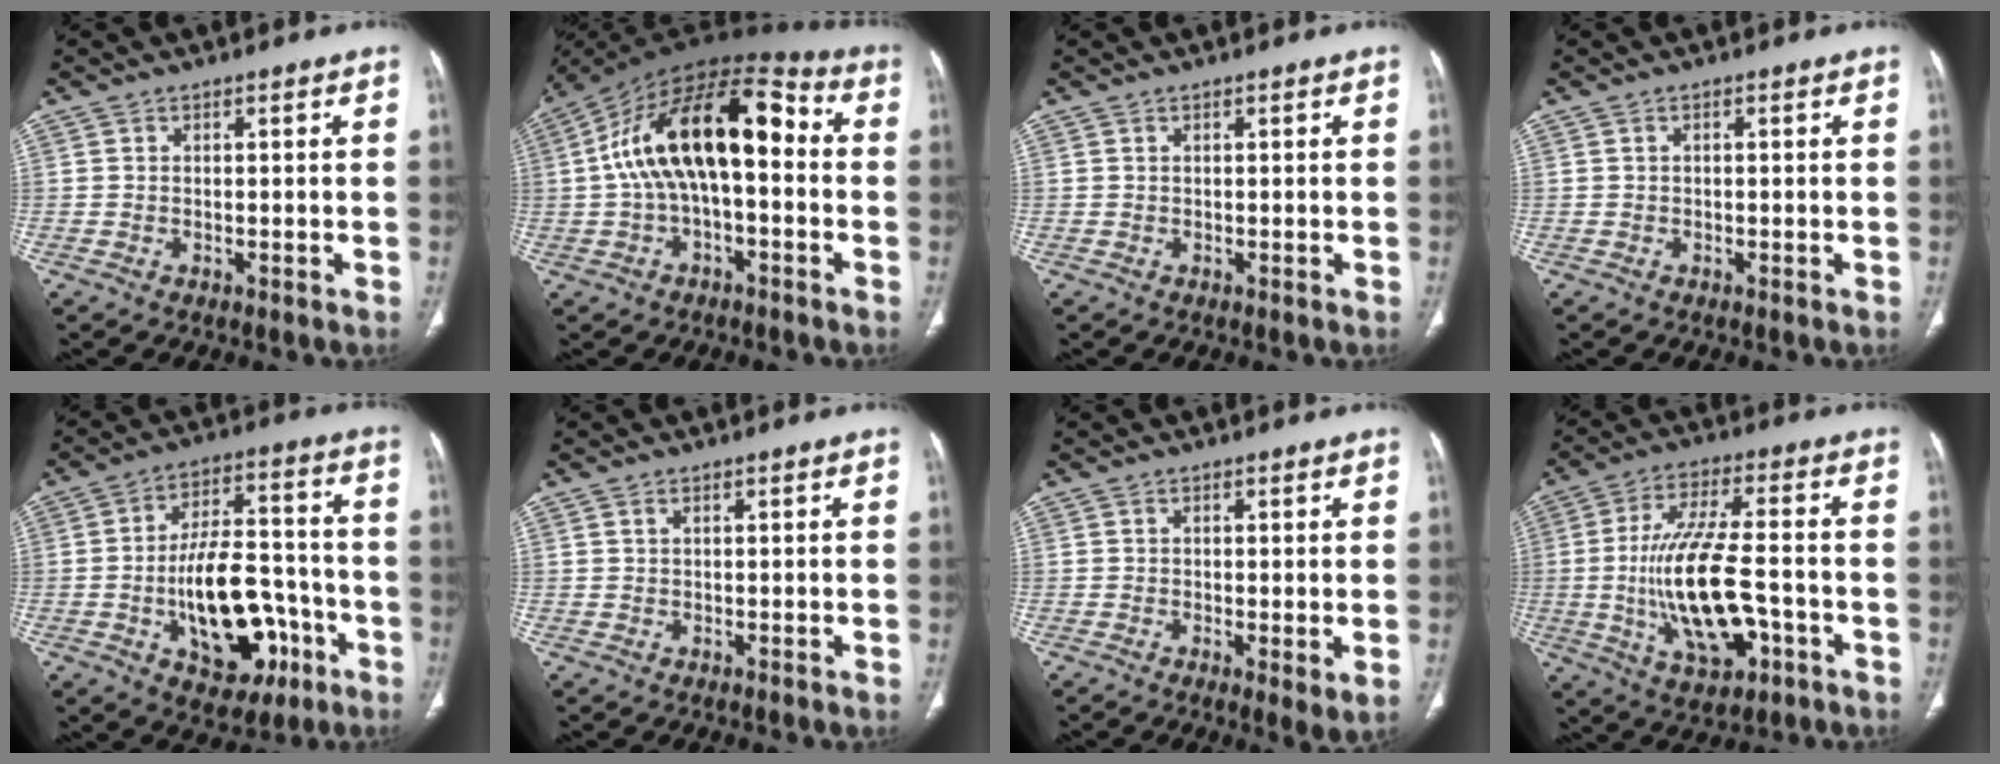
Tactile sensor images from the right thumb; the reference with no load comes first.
{"total": 19.5, "force": [0.6, 9.4, 17.1], "torque": [-0.287, 0.058, 0.001]}
{"total": 0.0}
{"total": 0.0}
{"total": 19.1, "force": [-6.1, 10.4, 14.8], "torque": [-0.200, 0.046, -0.082]}
{"total": 0.5, "force": [0.3, 0.3, 0.3], "torque": [-0.010, 0.004, 0.006]}
{"total": 3.4, "force": [-0.5, 0.8, 3.3], "torque": [-0.058, -0.015, -0.012]}
{"total": 17.5, "force": [-3.5, 7.1, 15.6], "torque": [-0.294, 0.016, -0.053]}